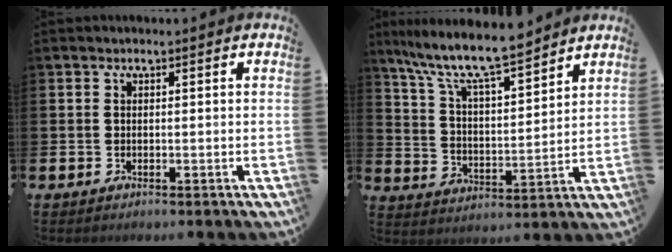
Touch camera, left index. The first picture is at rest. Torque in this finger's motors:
{"motor_torque": [0.49, -0.81, 1.06, 0.21]}